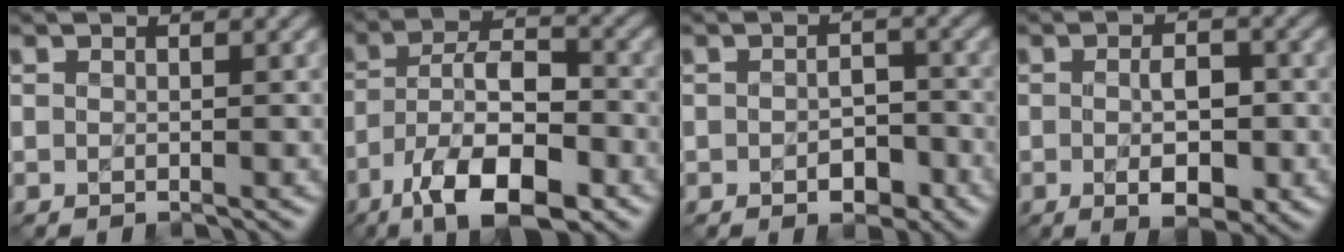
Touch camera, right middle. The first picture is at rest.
{"total": 11.1, "force": [-6.1, 4.6, 8.1], "torque": [-0.145, 0.000, -0.111]}
{"total": 3.0, "force": [-1.2, 1.7, 2.1], "torque": [-0.027, 0.002, -0.017]}
{"total": 4.4, "force": [-0.8, 1.9, 3.9], "torque": [-0.061, -0.003, -0.011]}